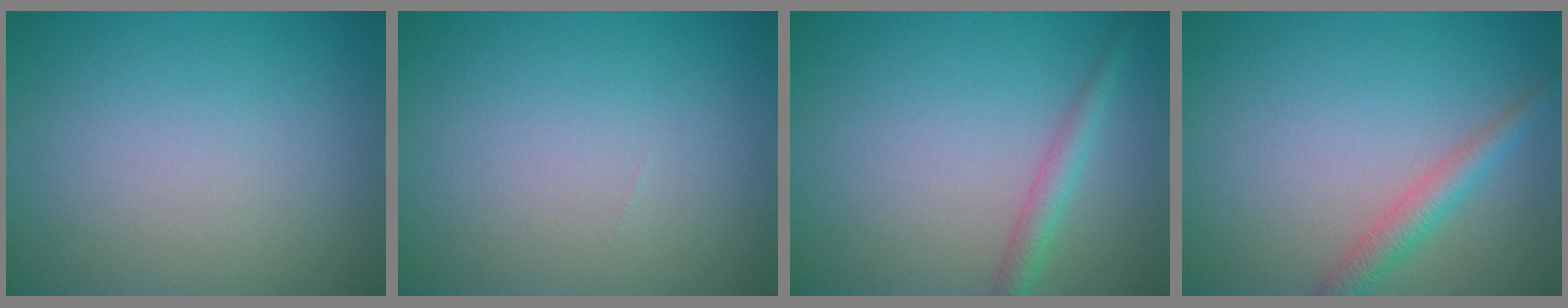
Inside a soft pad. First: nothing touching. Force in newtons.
{"total": 0.0}
{"total": 2.2, "press": 2.2, "slide": 0.1}
{"total": 2.5, "press": 2.5, "slide": 0.1}